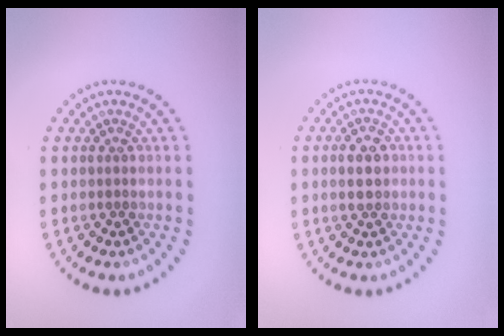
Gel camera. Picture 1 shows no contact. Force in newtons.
{"total": 2.6, "press": 2.6, "slide": 0.0}